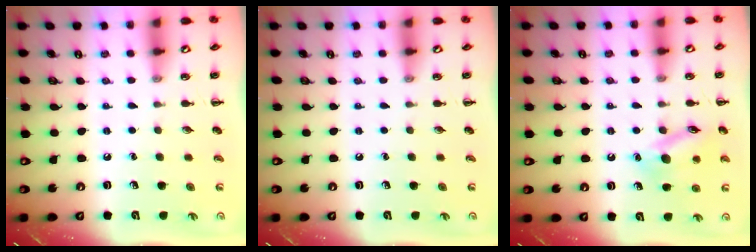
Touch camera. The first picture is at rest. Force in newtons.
{"total": 0.0}
{"total": 12.8, "press": 12.8, "slide": 0.8}